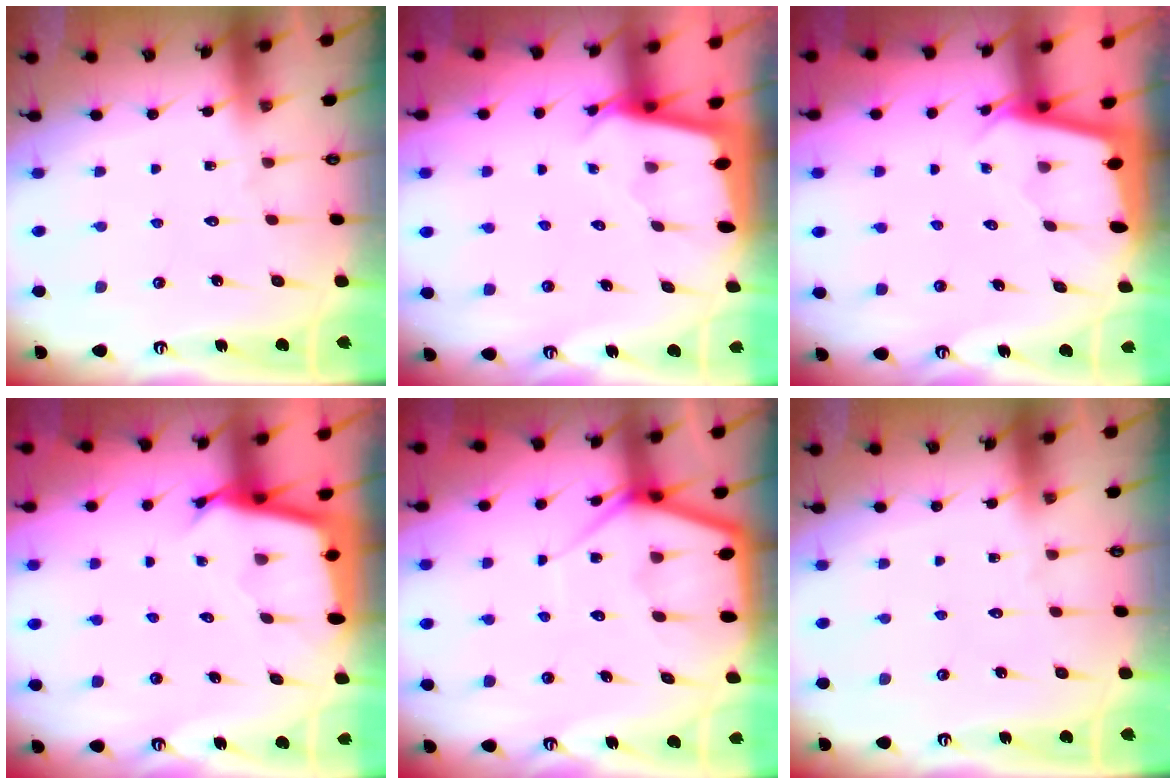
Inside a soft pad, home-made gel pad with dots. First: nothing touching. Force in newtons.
{"total": 2.4, "press": 2.4, "slide": 0.1}
{"total": 1.6, "press": 1.6, "slide": 0.1}
{"total": 2.7, "press": 2.7, "slide": 0.1}
{"total": 6.9, "press": 6.9, "slide": 0.7}
{"total": 0.0}